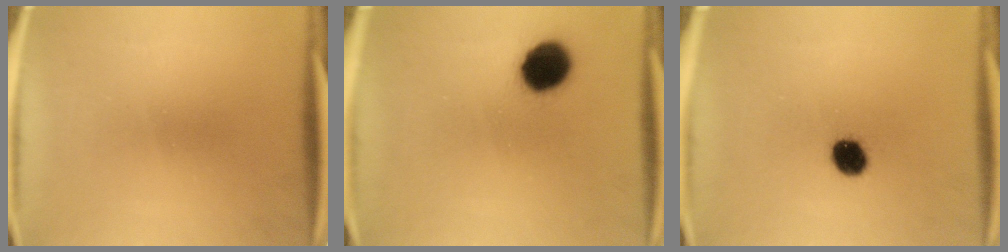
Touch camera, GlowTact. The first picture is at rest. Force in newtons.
{"total": 9.9}
{"total": 5.9}